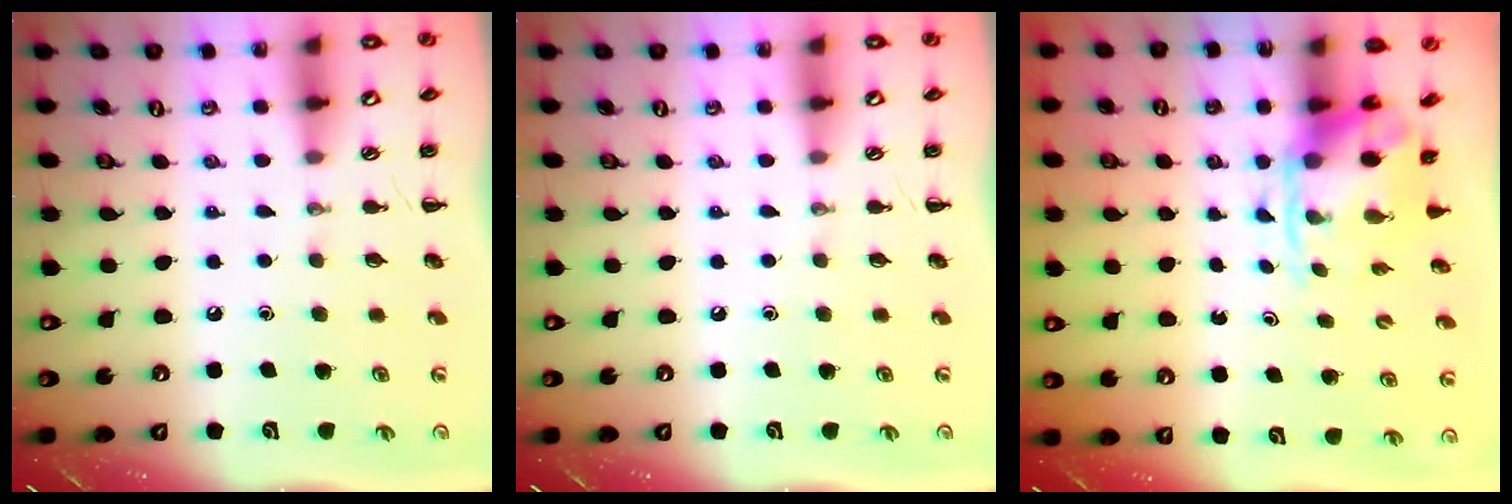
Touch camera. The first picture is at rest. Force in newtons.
{"total": 0.0}
{"total": 3.7, "press": 3.7, "slide": 0.8}